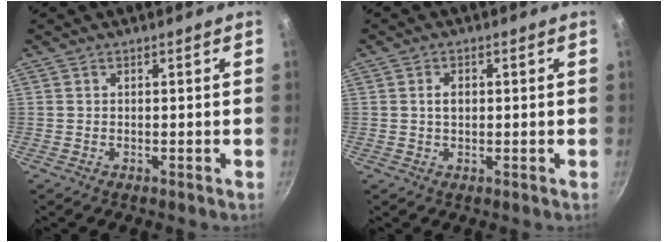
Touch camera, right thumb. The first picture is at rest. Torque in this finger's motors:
{"motor_torque": [-0.13, 0.25, 0.00, 0.11, 0.01]}